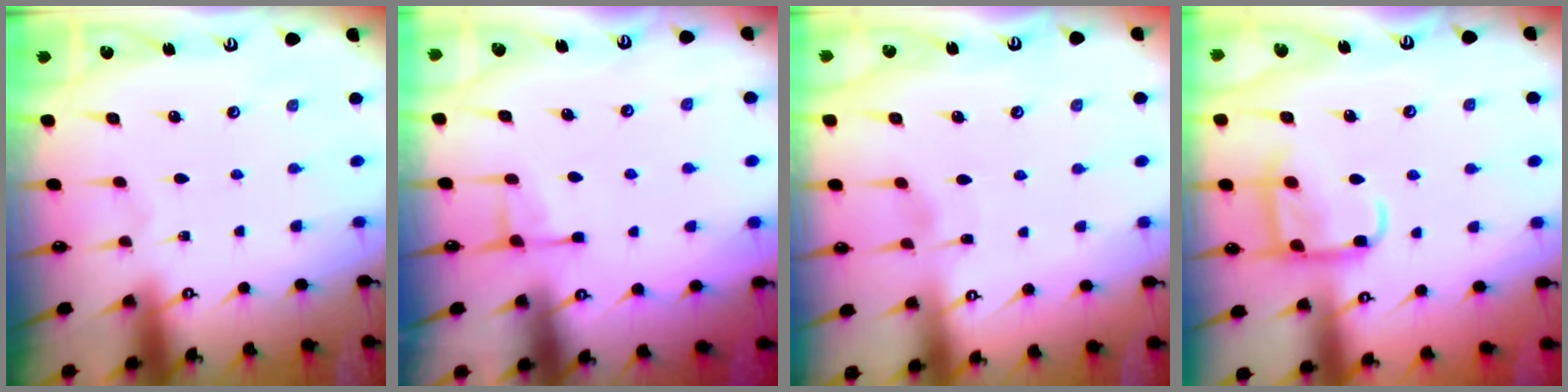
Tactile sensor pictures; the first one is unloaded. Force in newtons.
{"total": 4.3, "press": 4.3, "slide": 0.7}
{"total": 2.8, "press": 2.8, "slide": 0.4}
{"total": 11.6, "press": 11.6, "slide": 1.1}